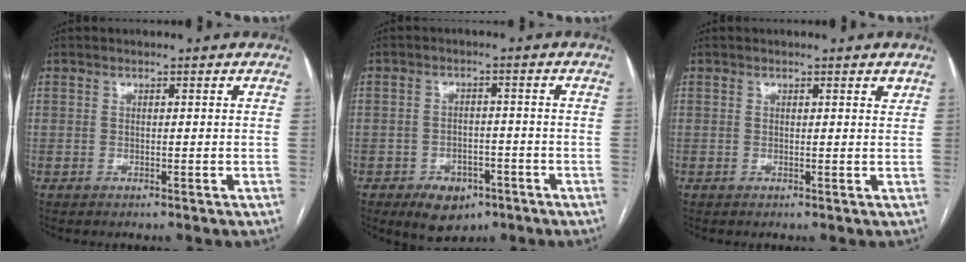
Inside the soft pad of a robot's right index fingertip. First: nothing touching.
{"total": 6.0, "force": [-3.5, 3.8, 3.1], "torque": [-0.048, -0.001, -0.044]}
{"total": 0.9, "force": [0.7, 0.2, 0.6], "torque": [-0.007, -0.002, 0.006]}